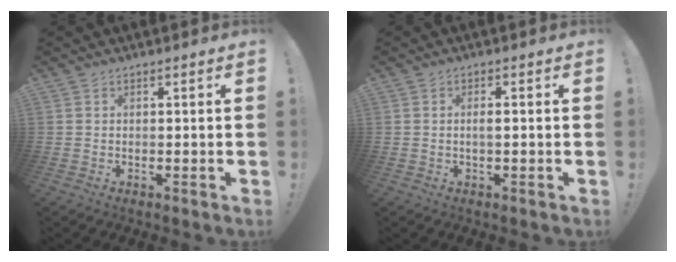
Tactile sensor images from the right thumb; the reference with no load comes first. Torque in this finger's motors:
{"motor_torque": [-0.35, -0.19, 0.06, 0.24, 0.06]}